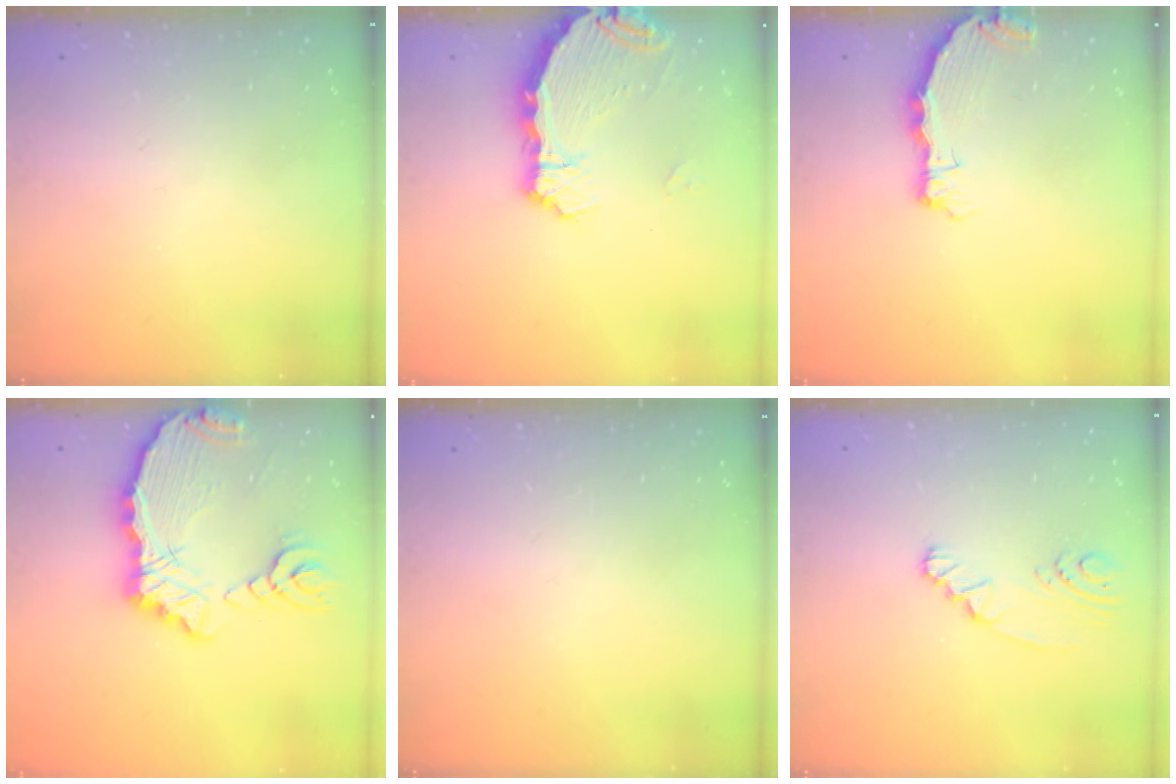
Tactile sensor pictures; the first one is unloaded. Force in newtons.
{"total": 5.8, "press": 5.3, "slide": 2.3}
{"total": 4.9, "press": 4.9, "slide": 0.2}
{"total": 15.0, "press": 14.9, "slide": 2.0}
{"total": 0.0}
{"total": 2.8, "press": 2.6, "slide": 1.2}